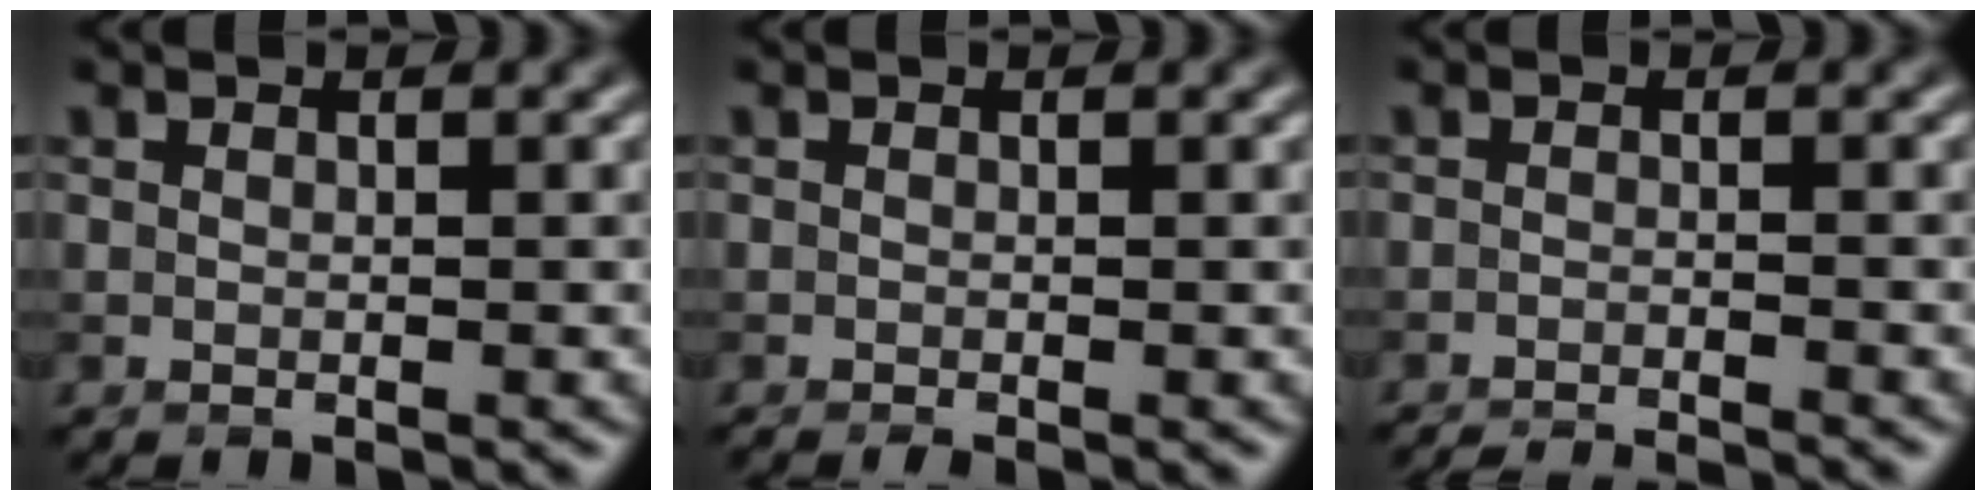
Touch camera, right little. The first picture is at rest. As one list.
[{"total": 0.8, "force": [-0.6, 0.0, 0.5], "torque": [-0.007, -0.004, -0.011]}, {"total": 4.1, "force": [-3.9, 0.4, 1.3], "torque": [-0.016, -0.008, -0.060]}]